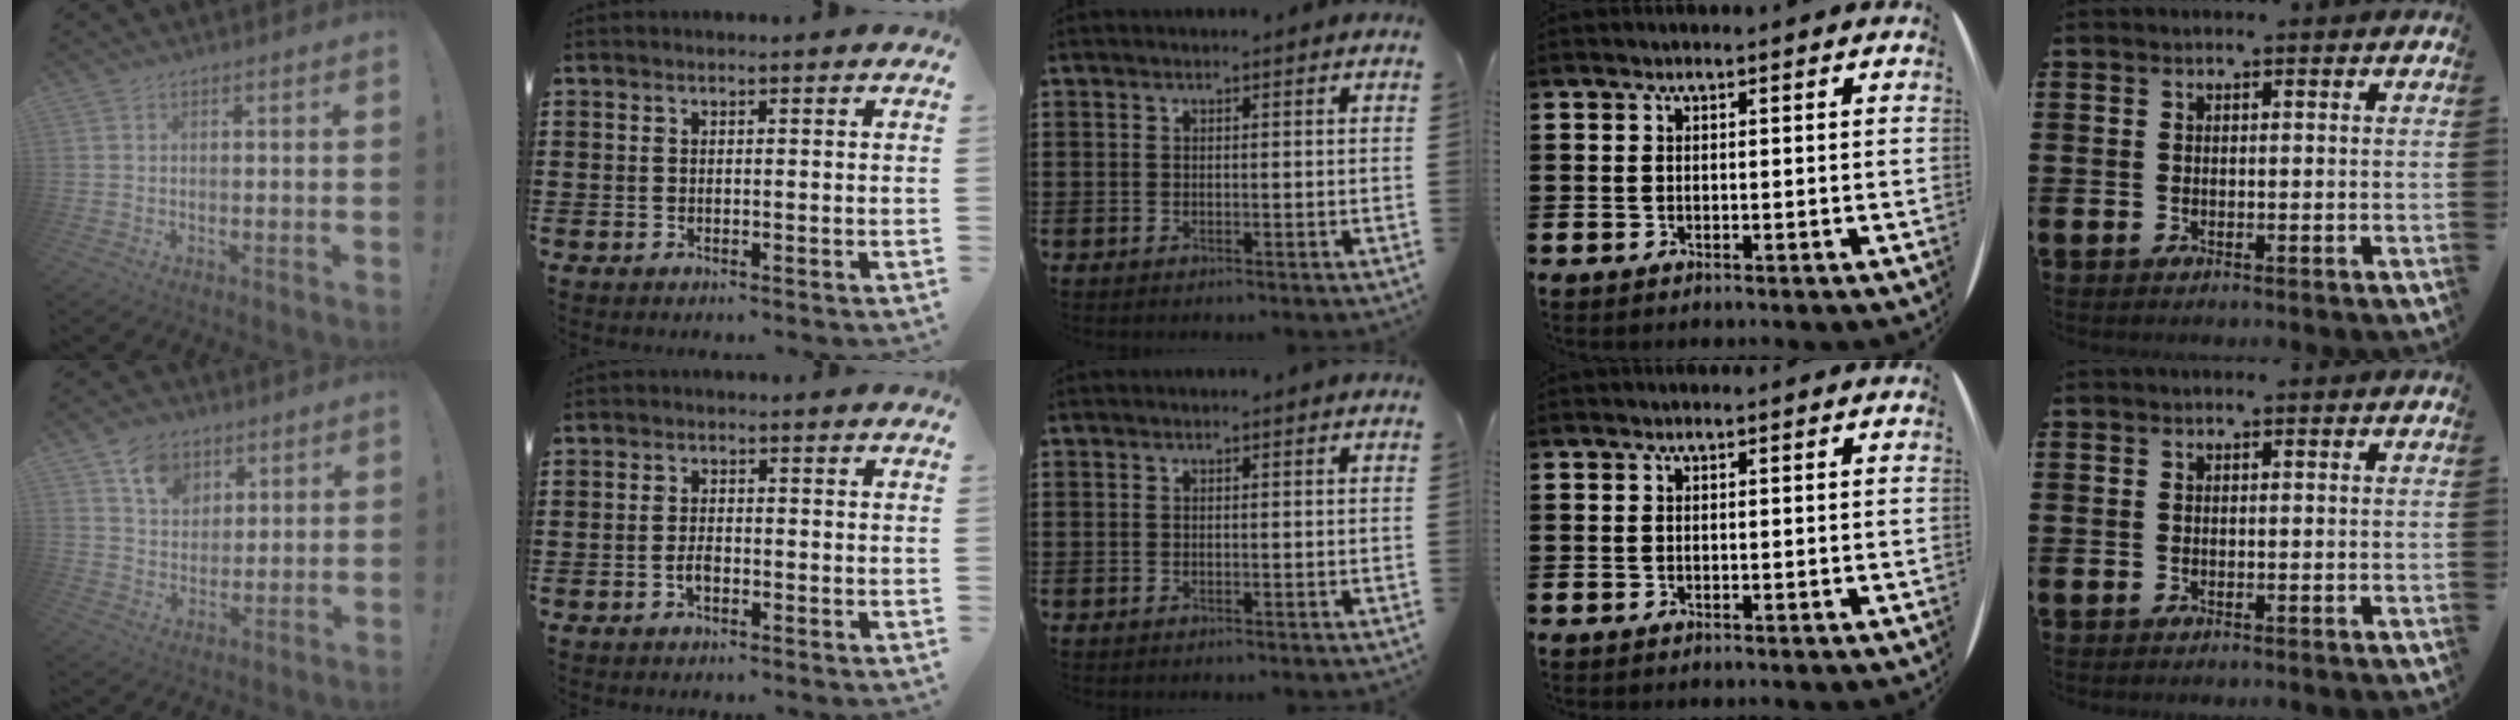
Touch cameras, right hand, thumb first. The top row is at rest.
{"thumb": {"total": 9.5, "force": [5.6, 7.0, 3.3], "torque": [-0.052, -0.026, 0.107]}, "index": {"total": 2.0, "force": [-0.8, 0.9, 1.6], "torque": [-0.041, -0.004, -0.016]}}